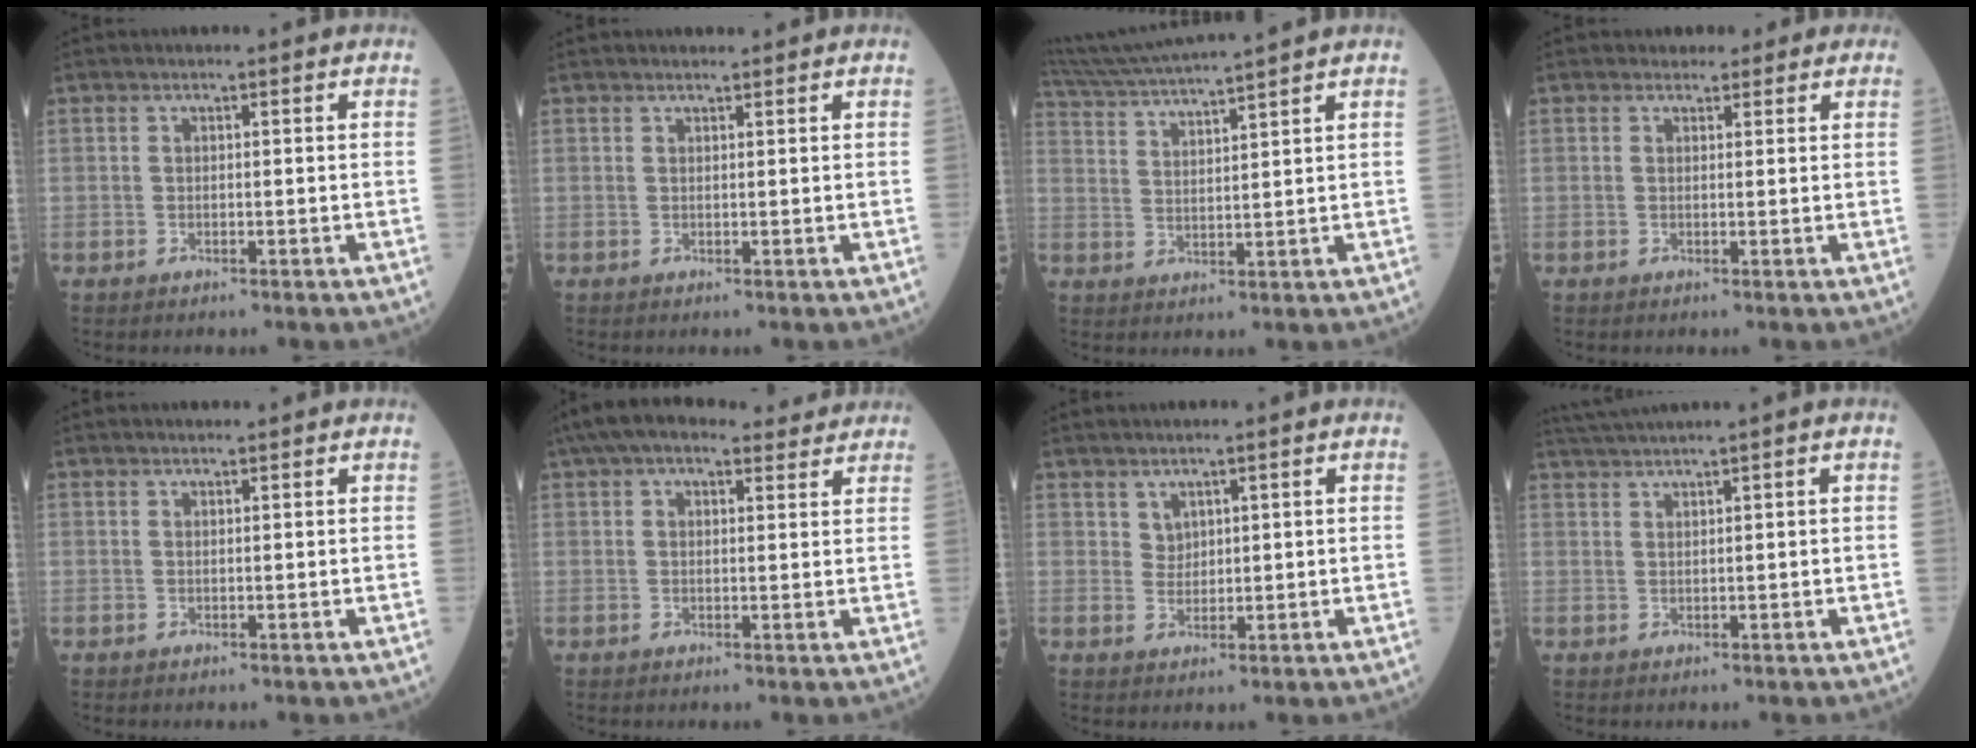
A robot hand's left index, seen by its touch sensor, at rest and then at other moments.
{"total": 1.6, "force": [1.5, 0.2, 0.5], "torque": [-0.010, 0.010, 0.025]}
{"total": 11.9, "force": [10.8, -1.9, 4.7], "torque": [-0.094, 0.010, 0.183]}
{"total": 2.6, "force": [2.0, 1.6, 0.6], "torque": [0.001, 0.006, 0.019]}
{"total": 1.2, "force": [1.1, 0.2, 0.3], "torque": [-0.010, 0.010, 0.020]}
{"total": 11.7, "force": [9.5, 3.9, 5.5], "torque": [-0.088, 0.057, 0.137]}
{"total": 1.8, "force": [1.4, 1.2, 0.4], "torque": [-0.007, 0.002, 0.028]}
{"total": 3.6, "force": [2.9, -1.4, 1.6], "torque": [-0.039, 0.009, 0.063]}